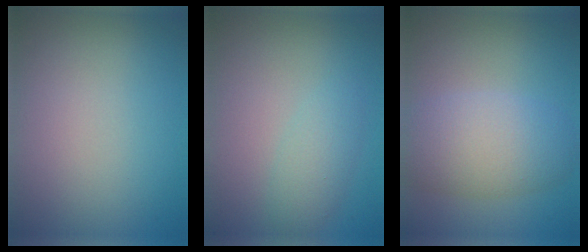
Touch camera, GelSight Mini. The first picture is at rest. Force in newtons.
{"total": 2.0, "press": 2.0, "slide": 0.1}
{"total": 5.9, "press": 5.9, "slide": 0.3}